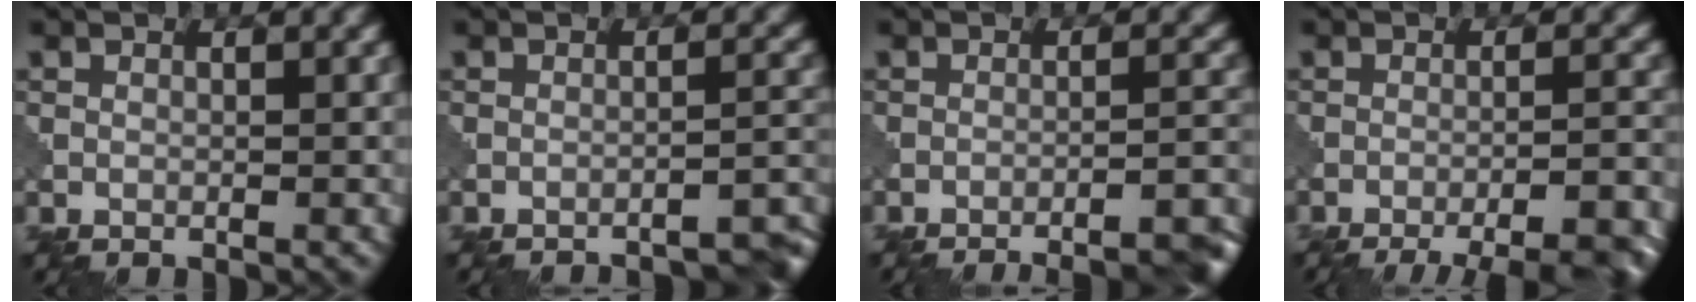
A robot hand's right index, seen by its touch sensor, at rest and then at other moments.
{"total": 6.3, "force": [-5.8, 1.0, 2.3], "torque": [-0.018, 0.019, -0.073]}
{"total": 8.9, "force": [-7.7, 1.9, 4.1], "torque": [-0.029, 0.014, -0.084]}
{"total": 12.3, "force": [-10.1, 3.5, 6.1], "torque": [-0.055, 0.000, -0.100]}